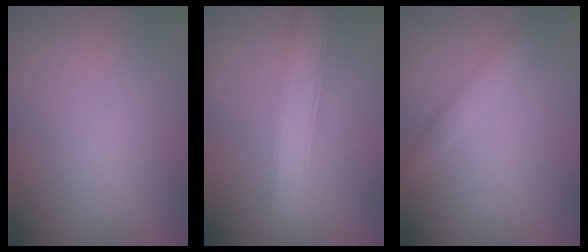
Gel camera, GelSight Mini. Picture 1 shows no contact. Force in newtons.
{"total": 4.4, "press": 4.4, "slide": 0.1}
{"total": 1.7, "press": 1.7, "slide": 0.1}